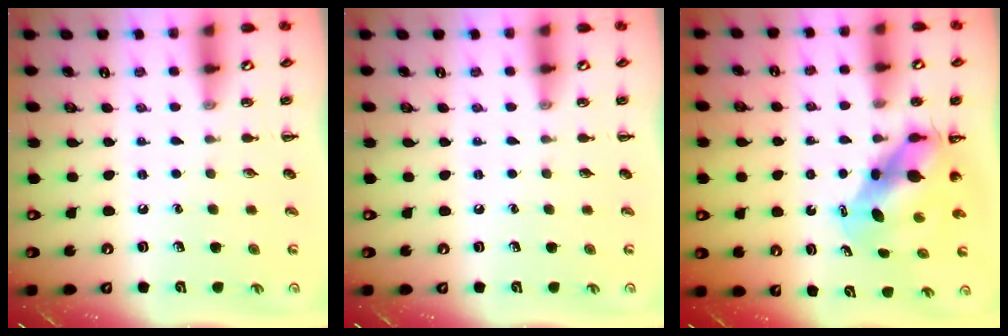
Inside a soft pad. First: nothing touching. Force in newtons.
{"total": 0.0}
{"total": 6.4, "press": 6.2, "slide": 1.6}